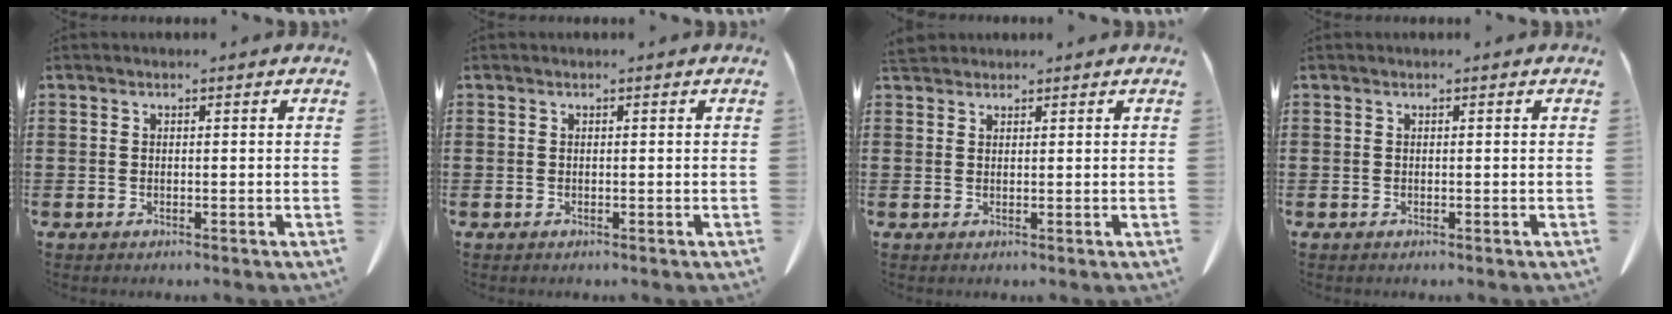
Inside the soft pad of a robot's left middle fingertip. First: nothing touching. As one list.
[{"total": 0.0}, {"total": 2.1, "force": [1.9, 0.7, 0.7], "torque": [-0.020, 0.003, 0.037]}, {"total": 0.0}]